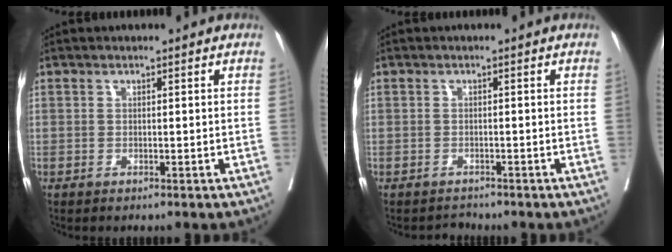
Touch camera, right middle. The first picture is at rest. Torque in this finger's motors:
{"motor_torque": [-0.40, -0.07, -0.16, -0.05]}